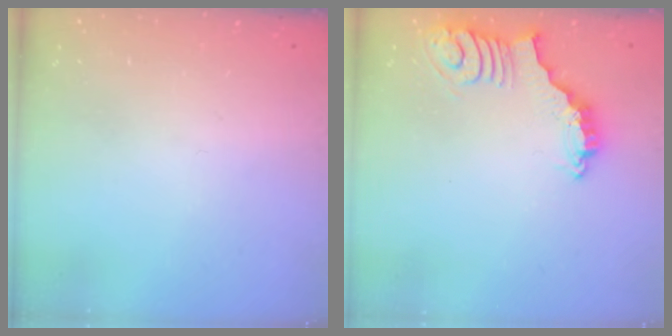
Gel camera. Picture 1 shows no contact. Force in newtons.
{"total": 4.9, "press": 4.9, "slide": 0.5}